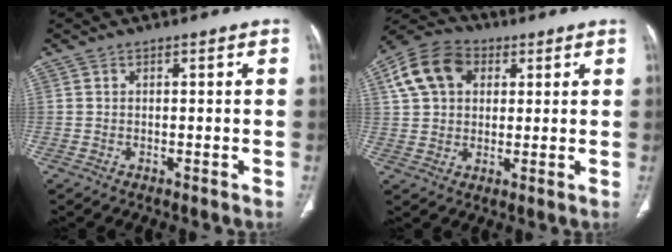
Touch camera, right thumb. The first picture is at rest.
{"total": 12.1, "force": [4.1, 8.8, 7.2], "torque": [-0.123, 0.012, 0.064]}